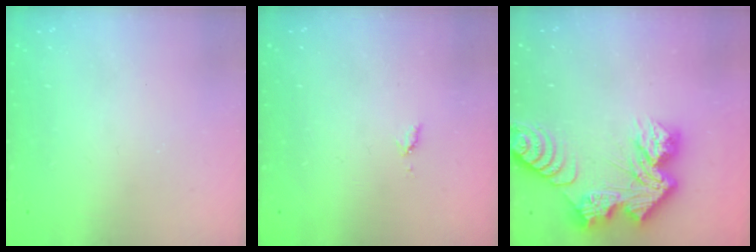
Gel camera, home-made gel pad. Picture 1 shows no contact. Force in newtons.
{"total": 4.1, "press": 4.0, "slide": 0.6}
{"total": 15.0, "press": 15.0, "slide": 1.2}